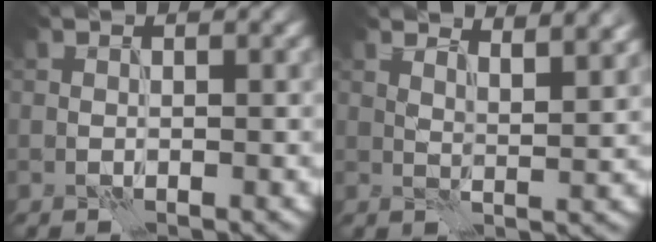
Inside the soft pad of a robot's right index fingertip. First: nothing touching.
{"total": 5.8, "force": [4.5, 1.7, 3.2], "torque": [-0.027, 0.010, 0.053]}